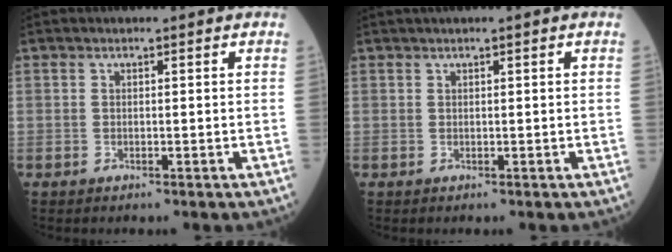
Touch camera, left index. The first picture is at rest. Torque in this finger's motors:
{"motor_torque": [0.20, -0.27, 0.30, 0.08]}